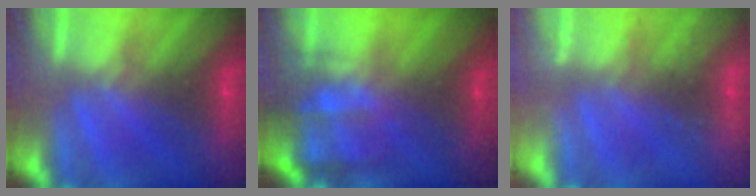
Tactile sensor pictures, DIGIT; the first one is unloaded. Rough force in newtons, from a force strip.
{"total": 5.8}
{"total": 2.4}